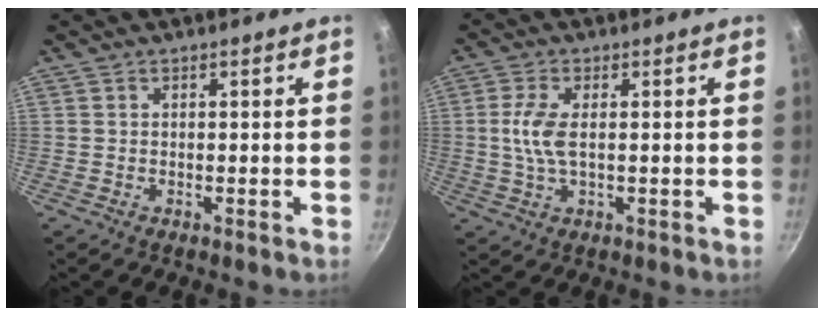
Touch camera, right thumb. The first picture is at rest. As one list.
[{"total": 5.6, "force": [0.4, 2.3, 5.1], "torque": [-0.118, 0.003, 0.008]}]